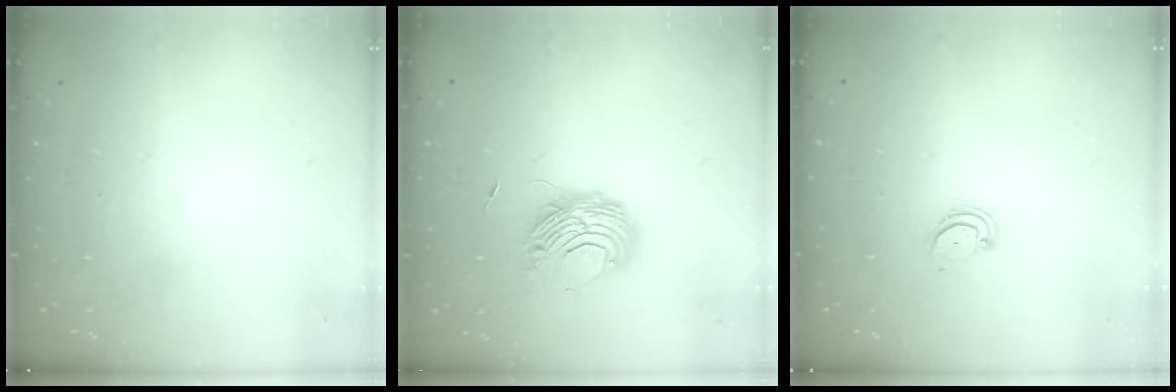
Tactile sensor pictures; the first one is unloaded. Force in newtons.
{"total": 9.2, "press": 9.2, "slide": 0.5}
{"total": 2.2, "press": 2.2, "slide": 0.3}